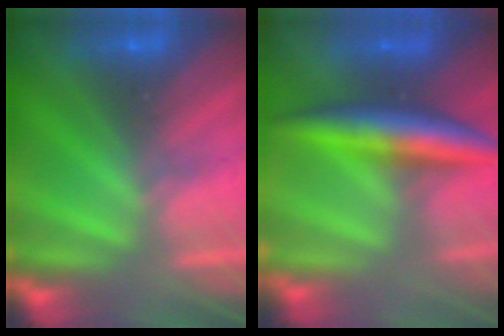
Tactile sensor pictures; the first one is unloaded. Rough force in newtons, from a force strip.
{"total": 12.7}